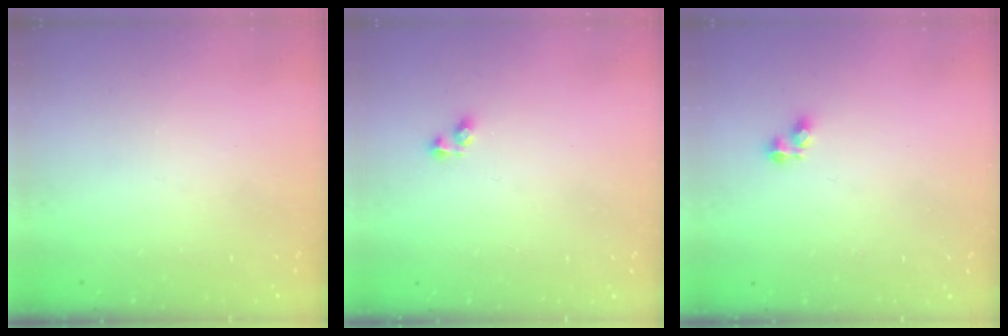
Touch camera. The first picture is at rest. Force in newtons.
{"total": 2.9, "press": 2.6, "slide": 1.3}
{"total": 3.2, "press": 3.1, "slide": 0.4}